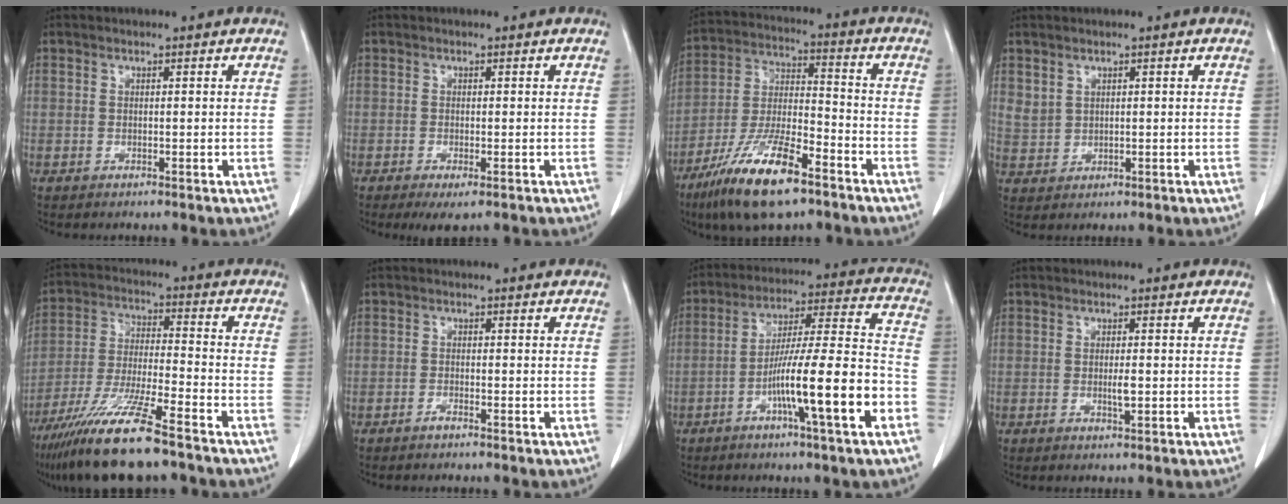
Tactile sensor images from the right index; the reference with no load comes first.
{"total": 2.7, "force": [-1.7, 0.6, 2.0], "torque": [-0.026, -0.006, -0.022]}
{"total": 15.1, "force": [-9.7, 3.2, 11.2], "torque": [-0.227, -0.021, -0.177]}
{"total": 2.7, "force": [1.7, 2.0, 0.9], "torque": [-0.017, -0.001, 0.042]}
{"total": 14.3, "force": [-10.4, 0.4, 9.8], "torque": [-0.200, -0.040, -0.188]}
{"total": 0.9, "force": [-0.7, 0.0, 0.4], "torque": [-0.010, 0.001, -0.013]}
{"total": 15.9, "force": [-6.2, 0.0, 14.7], "torque": [-0.247, 0.002, -0.103]}
{"total": 1.8, "force": [-0.2, 0.4, 1.8], "torque": [-0.034, -0.002, -0.003]}